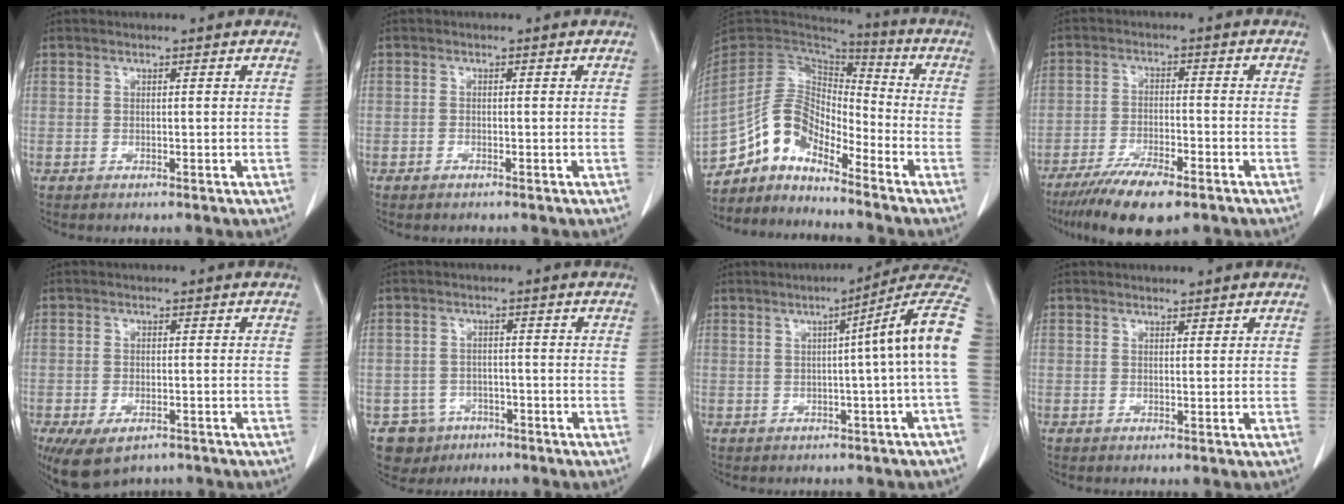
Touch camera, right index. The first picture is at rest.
{"total": 0.7, "force": [-0.6, 0.3, 0.3], "torque": [-0.010, -0.001, -0.008]}
{"total": 11.0, "force": [-9.1, 4.3, 4.4], "torque": [-0.087, 0.049, -0.176]}
{"total": 10.1, "force": [-7.3, 2.1, 6.6], "torque": [-0.112, -0.020, -0.119]}
{"total": 7.1, "force": [-4.7, 3.6, 4.0], "torque": [-0.069, -0.007, -0.069]}
{"total": 5.4, "force": [-3.1, 4.4, 0.0], "torque": [0.003, 0.010, -0.045]}
{"total": 11.1, "force": [0.8, -1.8, 10.9], "torque": [-0.124, 0.025, 0.001]}
{"total": 0.7, "force": [0.7, 0.1, 0.1], "torque": [-0.006, 0.004, 0.015]}